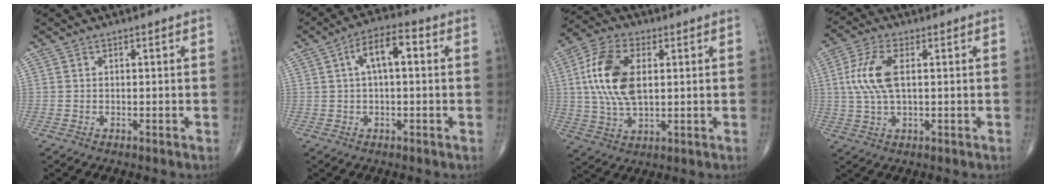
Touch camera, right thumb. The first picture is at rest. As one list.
[{"total": 7.4, "force": [1.4, 3.0, 6.6], "torque": [-0.111, 0.027, 0.016]}, {"total": 13.7, "force": [2.2, 7.3, 11.4], "torque": [-0.231, 0.004, 0.039]}, {"total": 8.6, "force": [1.2, 3.8, 7.5], "torque": [-0.176, 0.007, 0.025]}]